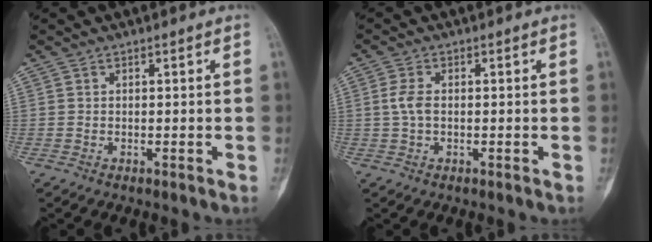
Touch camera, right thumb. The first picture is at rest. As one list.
[{"total": 3.0, "force": [0.0, 1.6, 2.5], "torque": [-0.059, 0.005, -0.003]}]